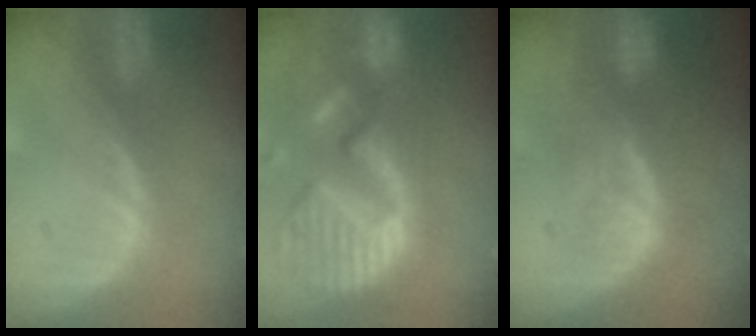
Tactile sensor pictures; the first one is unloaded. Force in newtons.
{"total": 14.3, "press": 11.9, "slide": 7.9}
{"total": 10.1, "press": 8.5, "slide": 5.6}